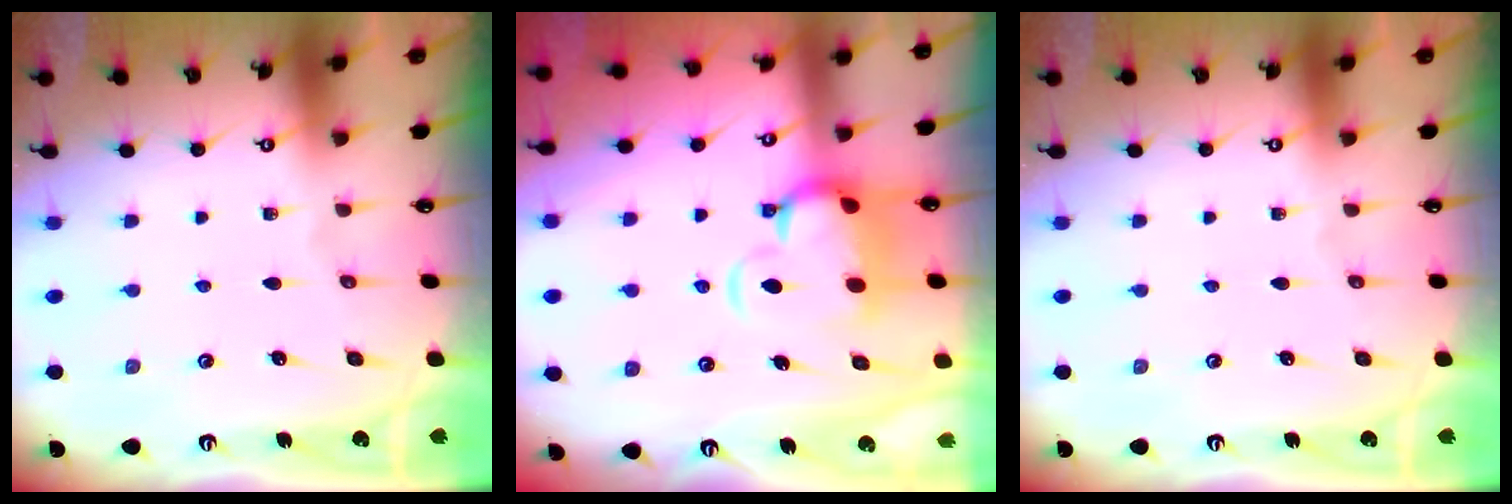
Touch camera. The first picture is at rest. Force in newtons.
{"total": 3.7, "press": 3.5, "slide": 1.4}
{"total": 0.0}